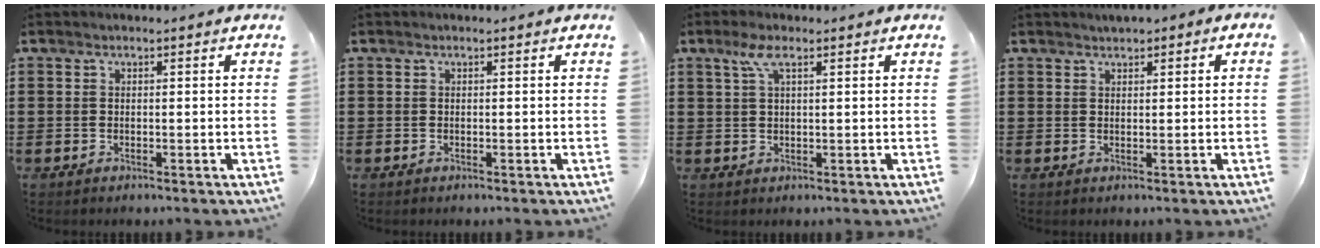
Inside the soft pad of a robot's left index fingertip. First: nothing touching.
{"total": 0.0}
{"total": 3.6, "force": [1.8, 1.0, 3.0], "torque": [-0.066, 0.008, 0.030]}
{"total": 0.9, "force": [0.7, 0.4, 0.3], "torque": [-0.007, 0.005, 0.013]}